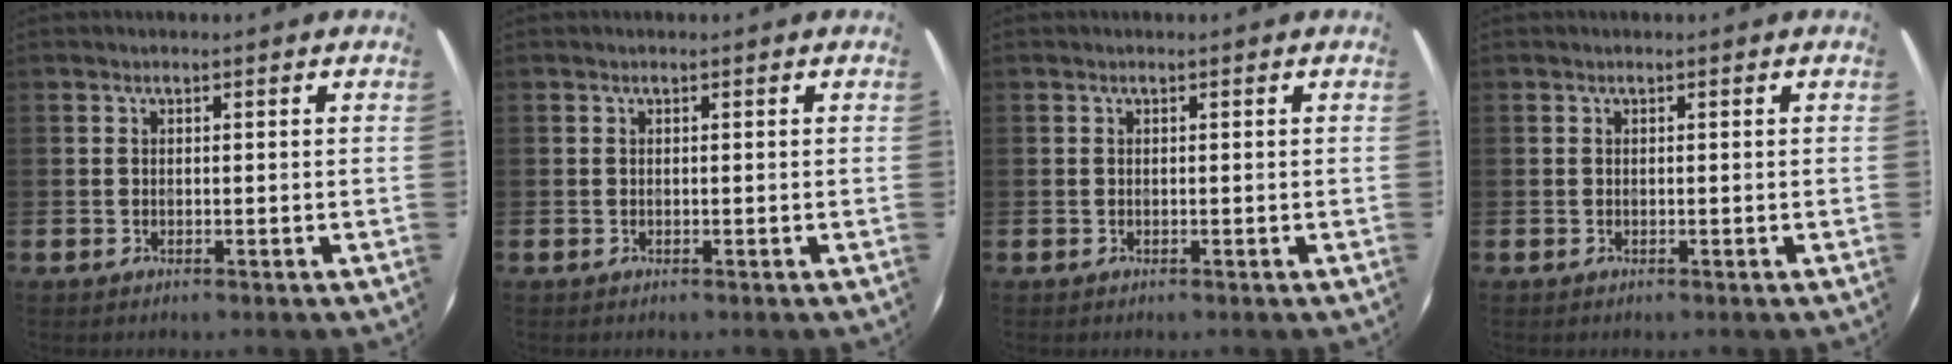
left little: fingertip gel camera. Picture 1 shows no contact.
{"total": 0.0}
{"total": 0.0}
{"total": 0.0}